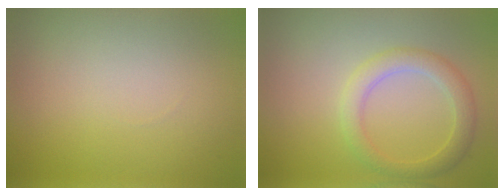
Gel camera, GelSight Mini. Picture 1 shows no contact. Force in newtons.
{"total": 2.8, "press": 2.8, "slide": 0.0}